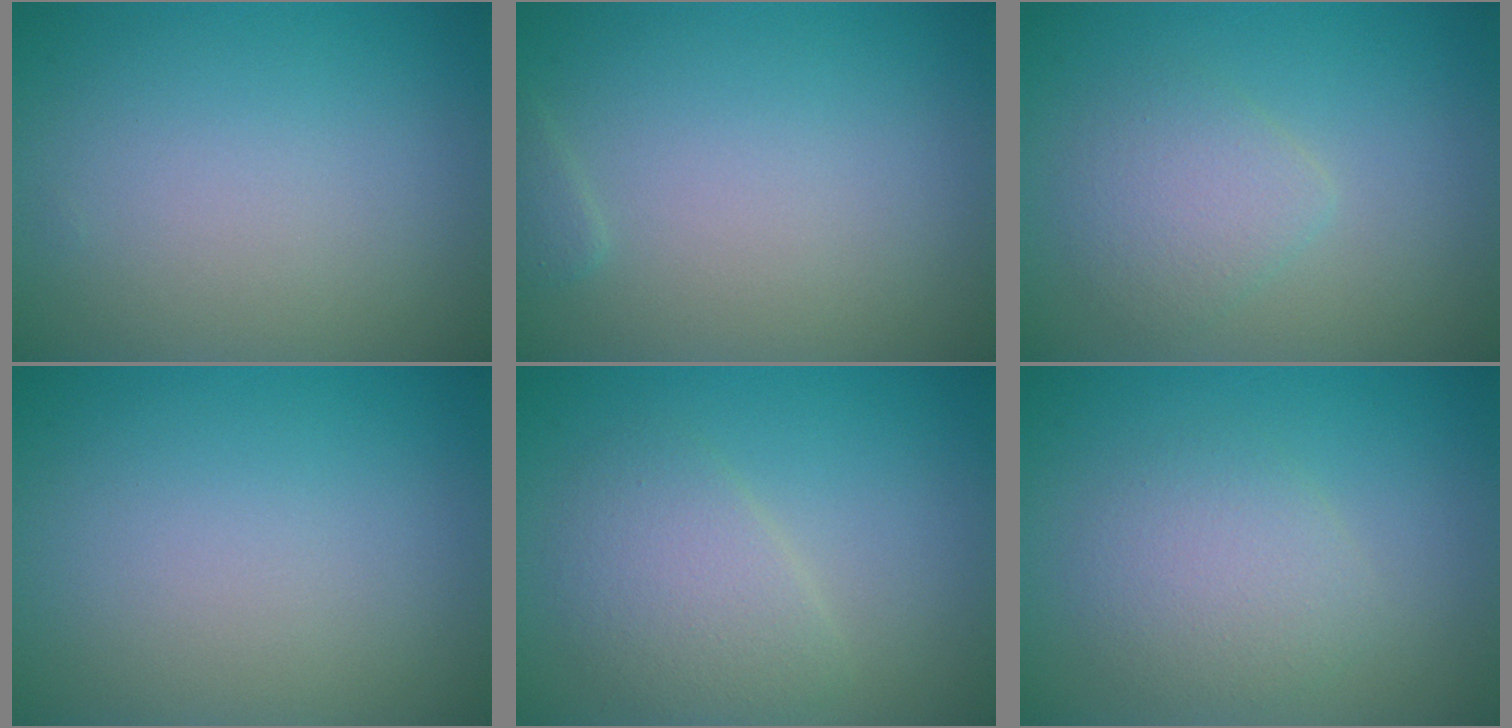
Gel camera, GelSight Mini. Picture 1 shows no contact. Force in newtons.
{"total": 0.6, "press": 0.6, "slide": 0.1}
{"total": 2.6, "press": 2.5, "slide": 0.1}
{"total": 0.0}
{"total": 3.2, "press": 3.2, "slide": 0.0}
{"total": 3.0, "press": 3.0, "slide": 0.0}